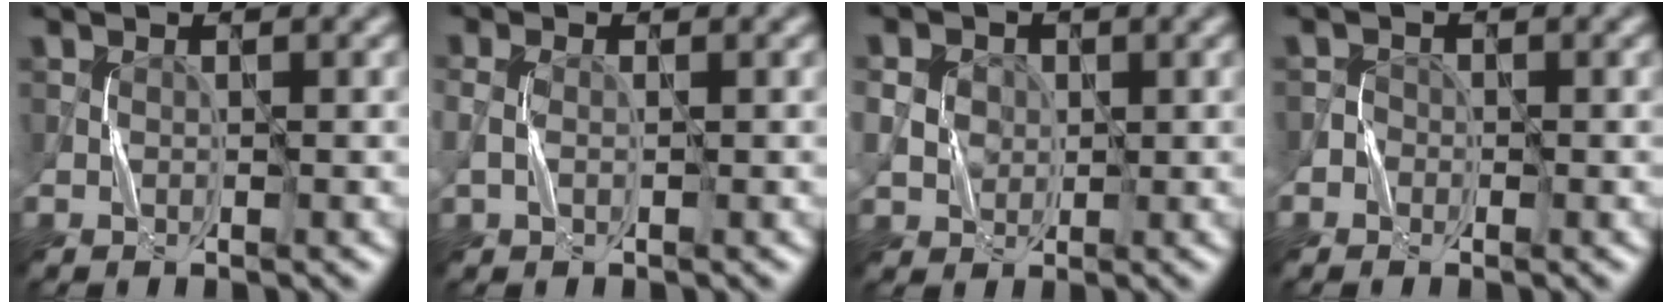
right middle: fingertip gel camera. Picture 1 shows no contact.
{"total": 1.1, "force": [-0.7, -0.7, -0.5], "torque": [0.015, -0.003, -0.013]}
{"total": 3.6, "force": [1.5, 3.0, 1.3], "torque": [-0.018, 0.011, 0.021]}
{"total": 2.2, "force": [-1.7, 1.4, -0.3], "torque": [0.018, 0.014, -0.040]}